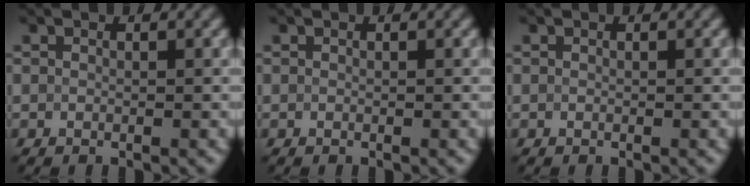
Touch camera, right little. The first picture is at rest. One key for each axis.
{"total": 0.0}
{"total": 0.0}